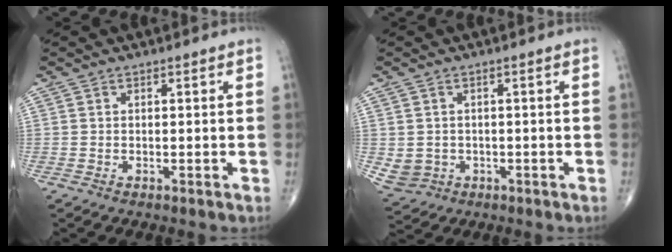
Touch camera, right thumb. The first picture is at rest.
{"total": 4.6, "force": [-0.7, 4.3, 1.5], "torque": [-0.025, 0.003, 0.002]}